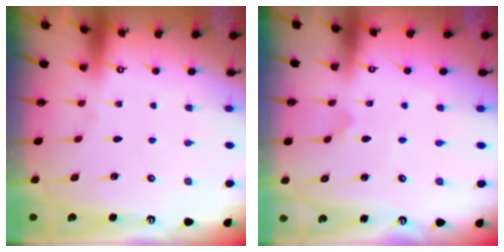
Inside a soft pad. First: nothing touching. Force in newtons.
{"total": 3.0, "press": 3.0, "slide": 0.2}